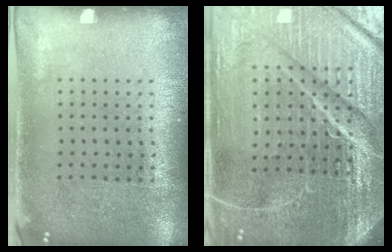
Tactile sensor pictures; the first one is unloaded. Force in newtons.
{"total": 6.3, "press": 5.7, "slide": 2.8}